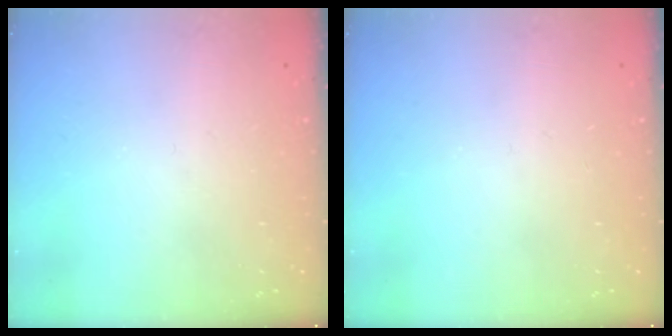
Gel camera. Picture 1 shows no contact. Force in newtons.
{"total": 0.0}